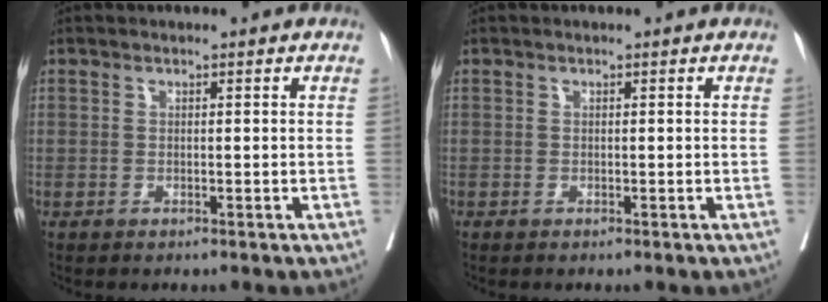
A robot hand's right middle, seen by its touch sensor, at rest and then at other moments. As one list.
[{"total": 0.0}]